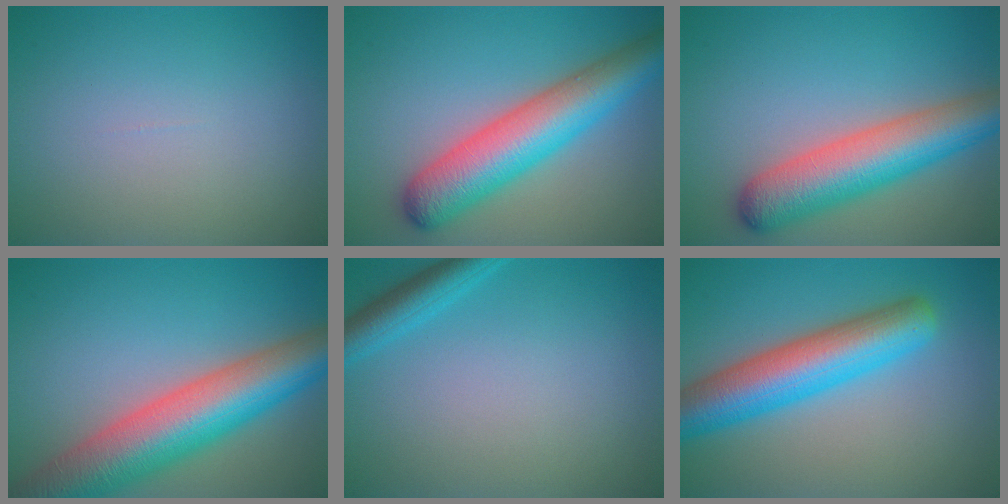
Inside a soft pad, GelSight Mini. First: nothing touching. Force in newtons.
{"total": 8.4, "press": 8.4, "slide": 0.3}
{"total": 7.9, "press": 7.9, "slide": 0.4}
{"total": 11.5, "press": 11.5, "slide": 0.5}
{"total": 2.8, "press": 2.8, "slide": 0.2}
{"total": 8.1, "press": 8.1, "slide": 0.2}